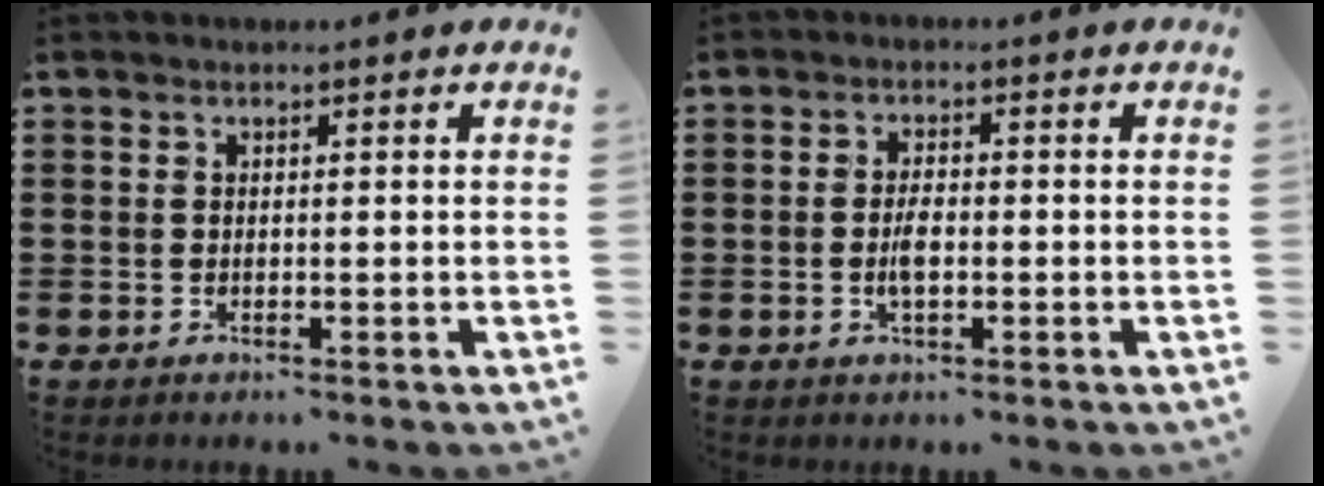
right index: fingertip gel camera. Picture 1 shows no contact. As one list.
[{"total": 3.0, "force": [-0.6, 1.3, 2.7], "torque": [-0.057, 0.001, -0.014]}]